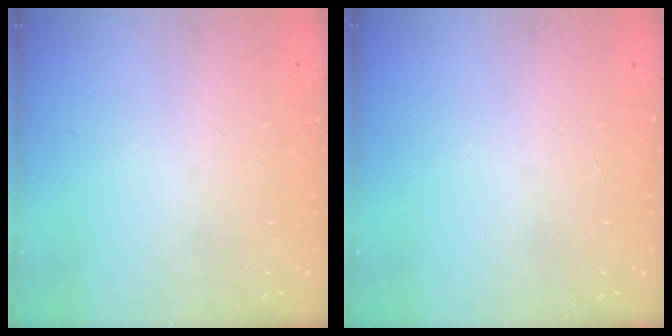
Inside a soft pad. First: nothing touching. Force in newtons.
{"total": 0.0}